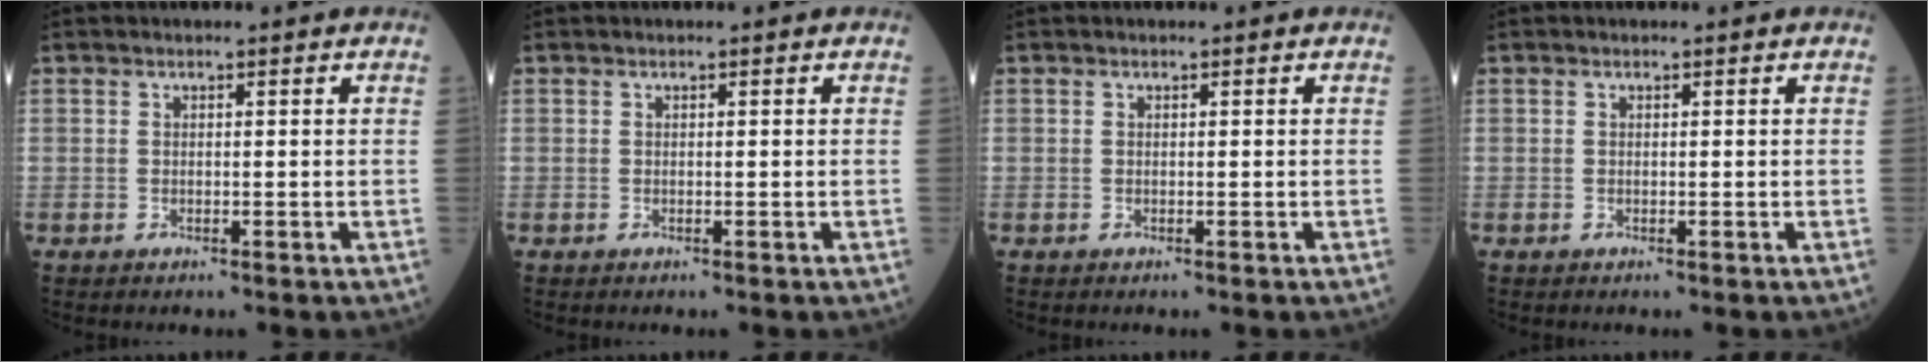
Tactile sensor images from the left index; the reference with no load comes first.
{"total": 0.0}
{"total": 0.0}
{"total": 0.0}